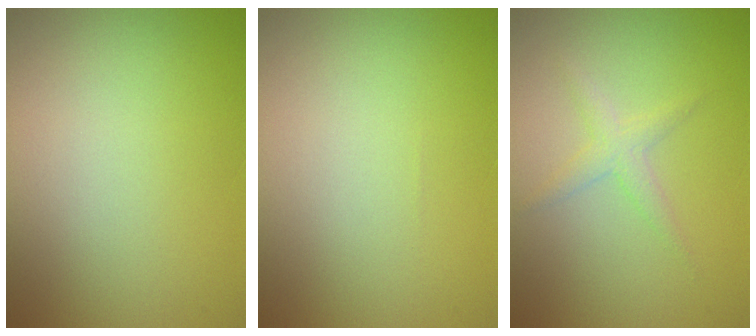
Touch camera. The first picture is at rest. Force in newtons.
{"total": 0.0}
{"total": 1.6, "press": 1.6, "slide": 0.1}